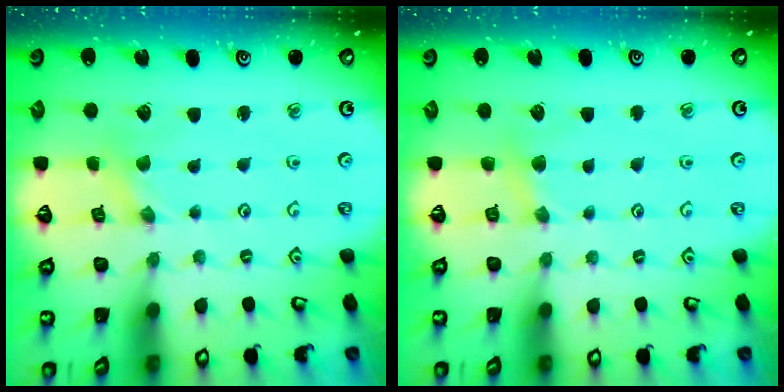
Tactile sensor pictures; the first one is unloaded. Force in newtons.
{"total": 3.9, "press": 3.9, "slide": 0.4}